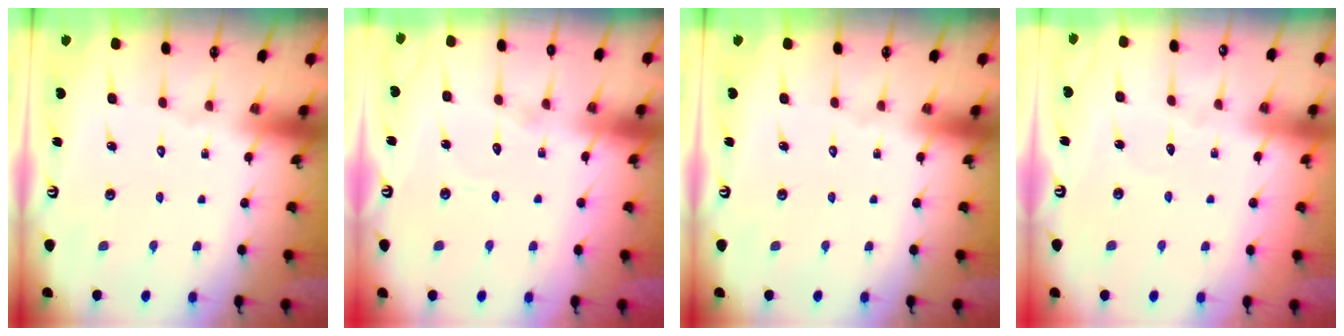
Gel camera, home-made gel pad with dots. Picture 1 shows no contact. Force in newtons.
{"total": 6.1, "press": 6.1, "slide": 0.4}
{"total": 0.0}
{"total": 2.6, "press": 2.6, "slide": 0.3}